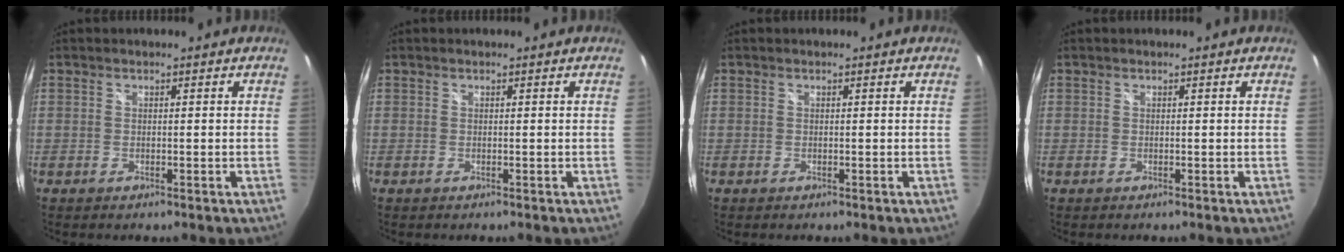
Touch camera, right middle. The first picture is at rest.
{"total": 0.0}
{"total": 0.0}
{"total": 0.0}